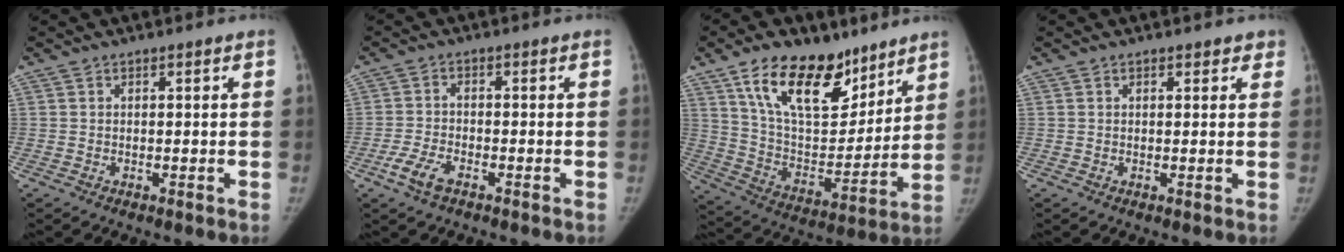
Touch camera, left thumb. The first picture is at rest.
{"total": 4.9, "force": [-2.9, 2.1, 3.3], "torque": [-0.076, 0.010, -0.055]}
{"total": 21.1, "force": [13.3, 11.0, 12.1], "torque": [-0.158, -0.062, 0.237]}
{"total": 1.6, "force": [1.2, 1.0, 0.6], "torque": [0.011, -0.003, 0.009]}